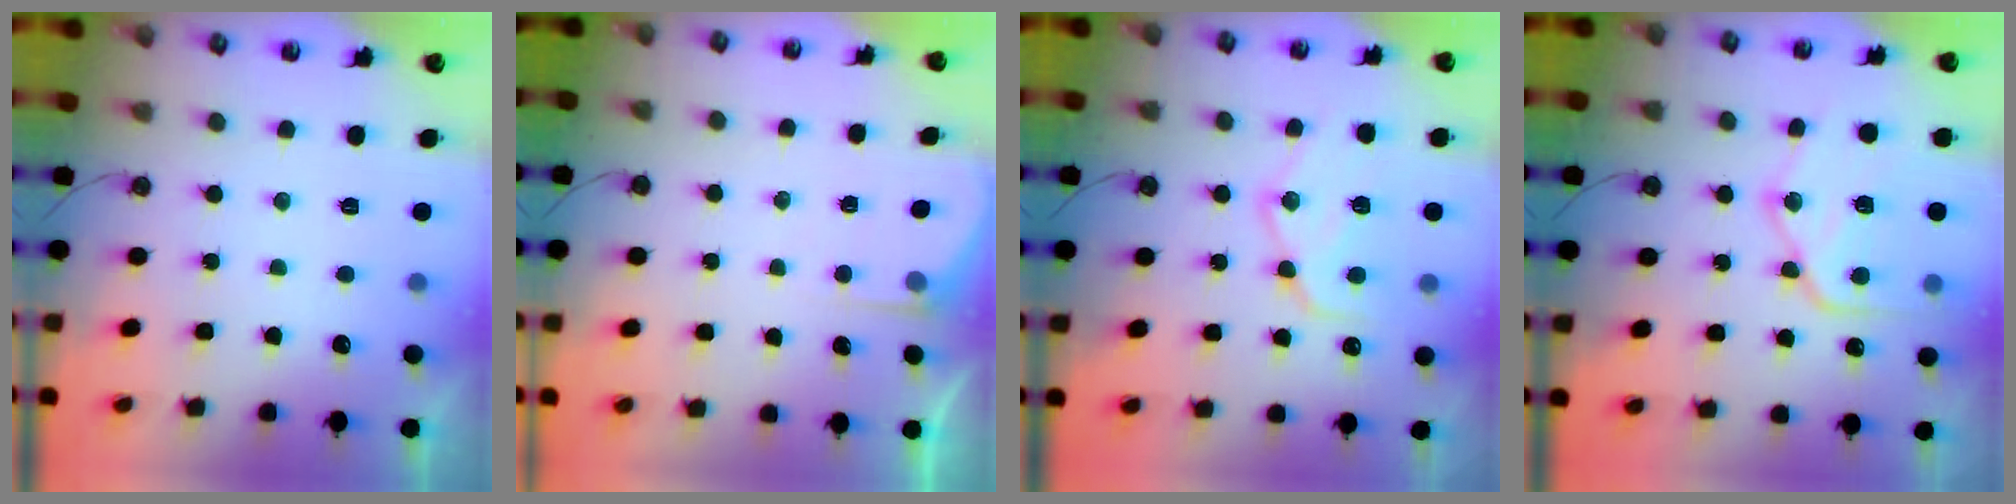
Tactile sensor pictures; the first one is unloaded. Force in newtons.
{"total": 3.9, "press": 3.9, "slide": 0.4}
{"total": 15.2, "press": 15.2, "slide": 0.9}
{"total": 18.1, "press": 18.1, "slide": 1.4}